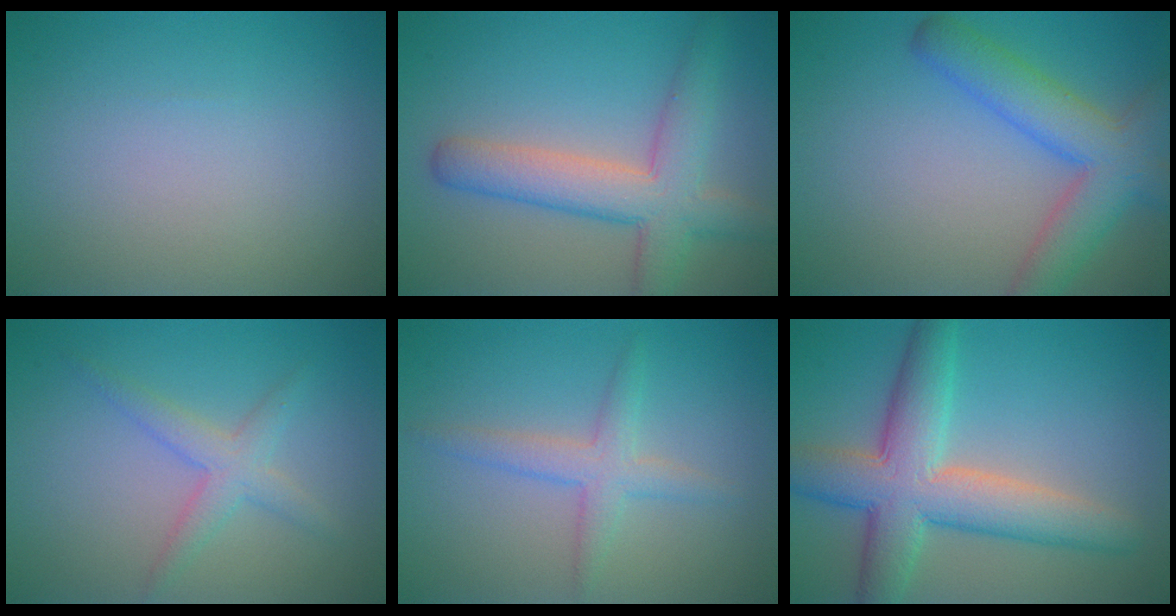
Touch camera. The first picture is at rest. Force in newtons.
{"total": 6.1, "press": 6.1, "slide": 0.3}
{"total": 6.2, "press": 6.1, "slide": 0.4}
{"total": 2.6, "press": 2.6, "slide": 0.1}
{"total": 2.7, "press": 2.7, "slide": 0.1}
{"total": 8.1, "press": 8.1, "slide": 0.6}